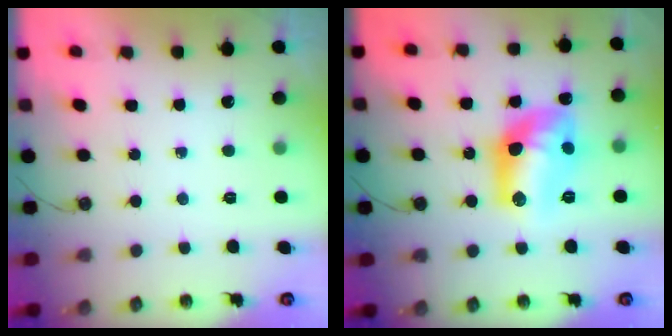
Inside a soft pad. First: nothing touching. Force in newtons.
{"total": 13.4, "press": 13.3, "slide": 1.0}